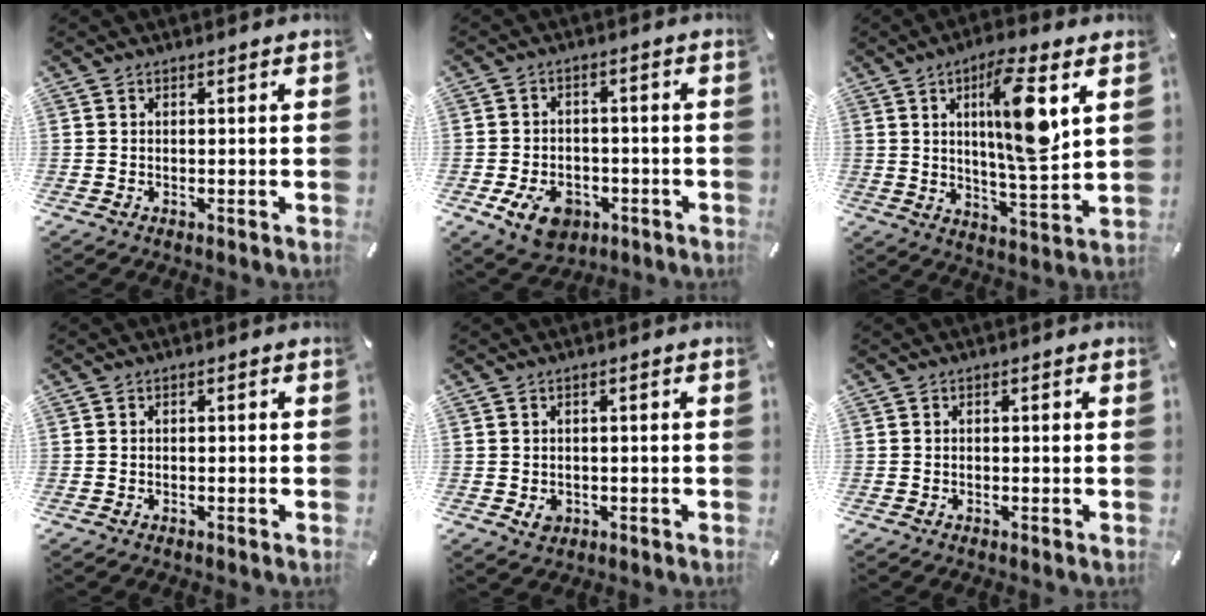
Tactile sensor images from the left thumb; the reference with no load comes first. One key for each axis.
{"total": 8.3, "fx": -3.8, "fy": 5.9, "fz": 4.6, "tx": -0.084, "ty": 0.018, "tz": -0.068}
{"total": 14.2, "fx": 4.6, "fy": 3.1, "fz": 13.1, "tx": -0.211, "ty": -0.009, "tz": 0.068}
{"total": 0.7, "fx": -0.5, "fy": 0.4, "fz": 0.4, "tx": -0.008, "ty": 0.001, "tz": -0.010}
{"total": 2.8, "fx": -0.7, "fy": 2.4, "fz": 1.3, "tx": -0.014, "ty": 0.001, "tz": -0.014}
{"total": 0.9, "fx": -0.3, "fy": 0.4, "fz": 0.7, "tx": -0.014, "ty": 0.001, "tz": -0.007}